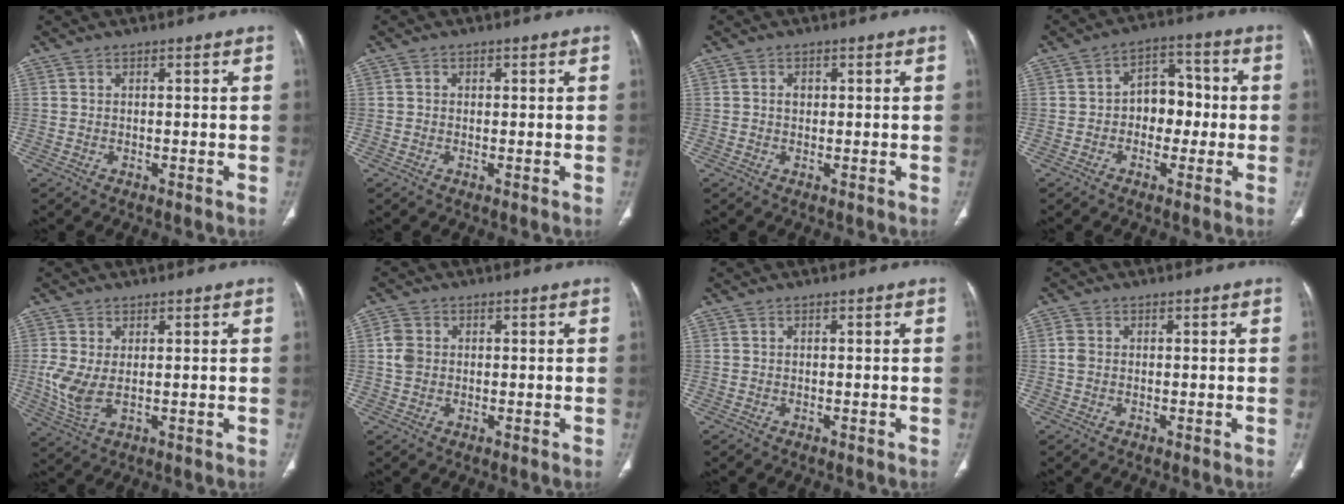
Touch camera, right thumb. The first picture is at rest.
{"total": 0.8, "force": [0.1, 0.7, 0.2], "torque": [0.003, 0.002, 0.000]}
{"total": 0.6, "force": [0.1, 0.5, 0.3], "torque": [-0.005, 0.001, 0.000]}
{"total": 8.1, "force": [-0.8, 6.1, 5.3], "torque": [-0.033, 0.034, -0.022]}
{"total": 6.0, "force": [0.3, 3.2, 5.0], "torque": [-0.116, -0.012, 0.015]}
{"total": 3.4, "force": [0.3, 2.9, 1.7], "torque": [-0.029, 0.006, 0.004]}
{"total": 0.0}
{"total": 1.6, "force": [0.0, 1.3, 0.9], "torque": [-0.021, 0.002, -0.001]}